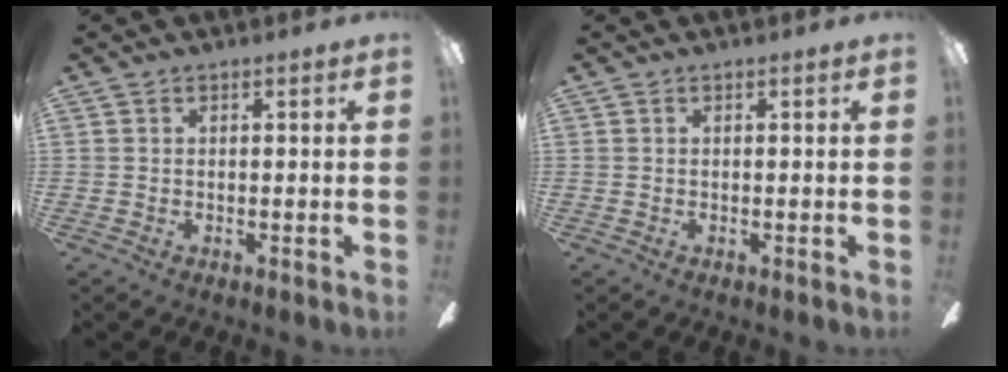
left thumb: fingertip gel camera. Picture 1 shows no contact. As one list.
[{"total": 0.0}]